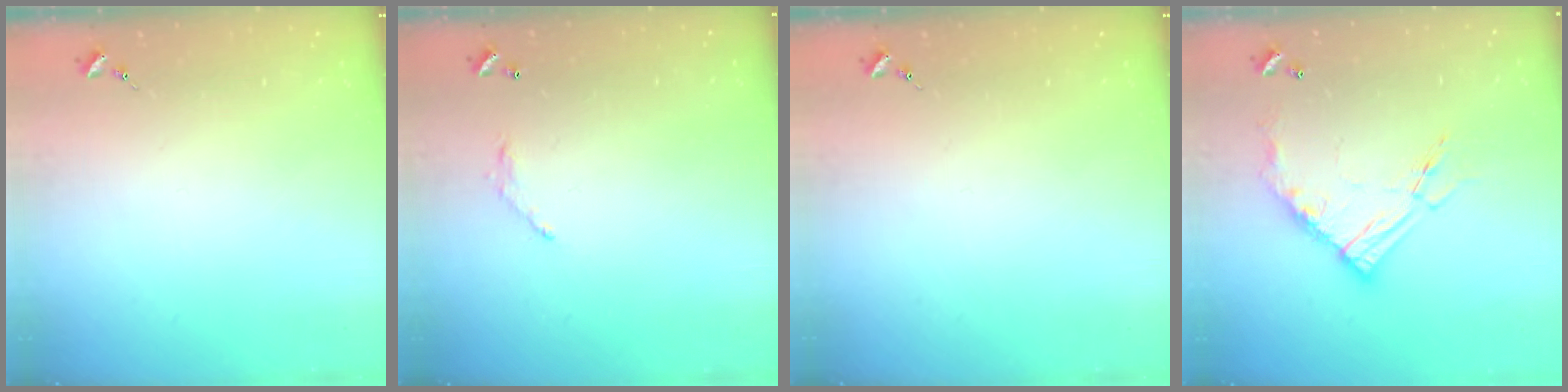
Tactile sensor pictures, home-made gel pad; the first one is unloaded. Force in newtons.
{"total": 6.2, "press": 6.2, "slide": 0.4}
{"total": 0.0}
{"total": 15.2, "press": 15.1, "slide": 1.7}